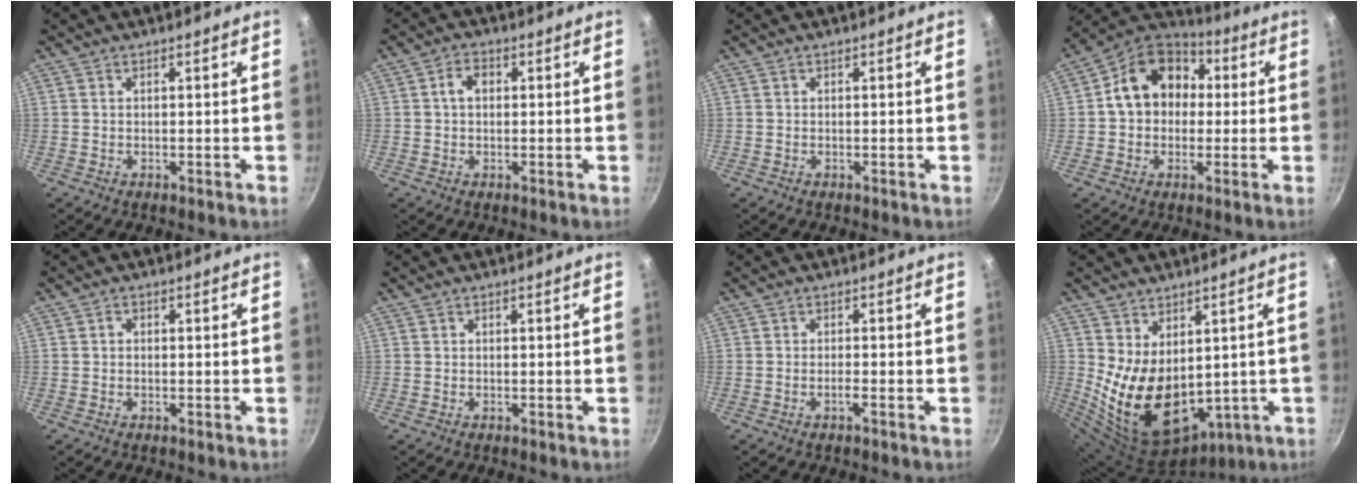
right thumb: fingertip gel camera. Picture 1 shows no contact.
{"total": 3.4, "force": [0.5, 2.4, 2.3], "torque": [-0.030, 0.009, 0.005]}
{"total": 0.0}
{"total": 15.1, "force": [1.9, 12.0, 9.1], "torque": [-0.114, 0.036, 0.013]}
{"total": 0.9, "force": [0.0, 0.8, 0.5], "torque": [-0.007, 0.007, -0.001]}
{"total": 0.0}
{"total": 1.1, "force": [-0.6, 0.0, 0.9], "torque": [-0.023, 0.006, -0.015]}
{"total": 14.9, "force": [1.3, 9.7, 11.2], "torque": [-0.168, -0.035, 0.057]}